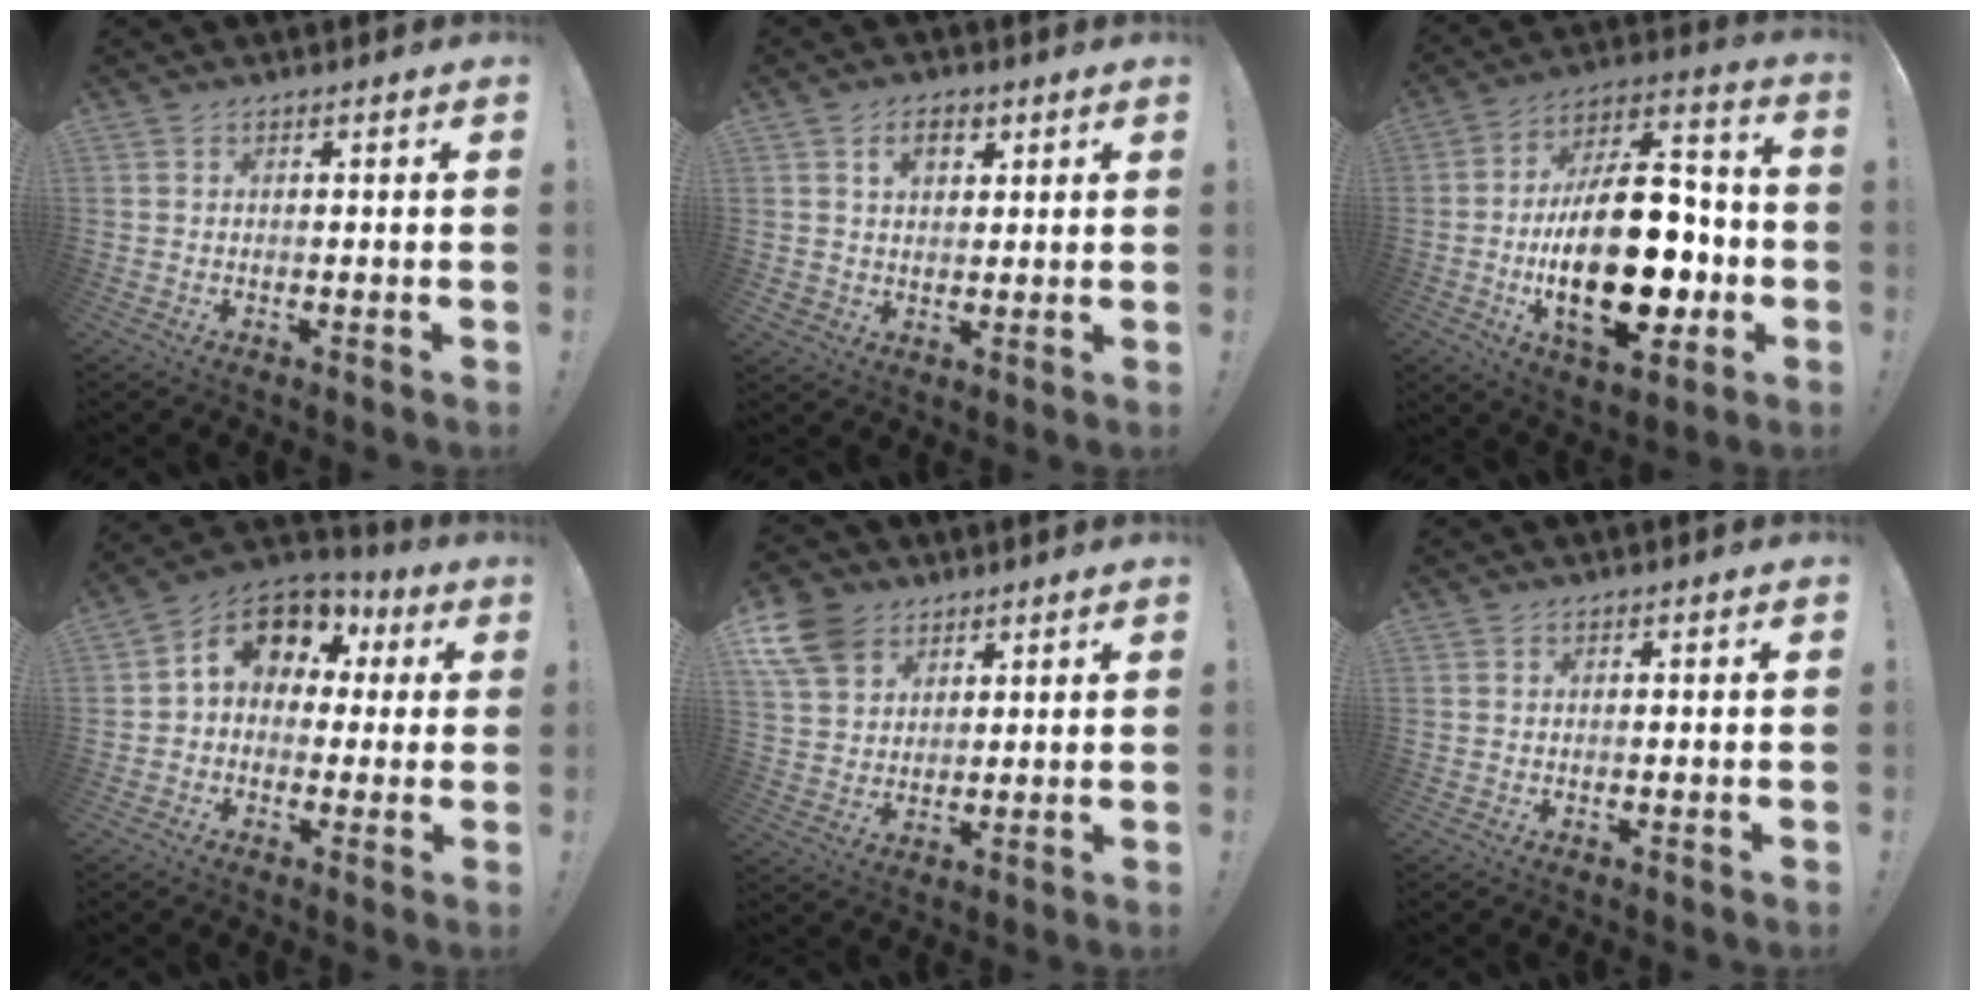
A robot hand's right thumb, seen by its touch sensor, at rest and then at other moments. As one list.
[{"total": 7.1, "force": [3.5, 5.3, 3.2], "torque": [-0.043, -0.009, 0.064]}, {"total": 29.7, "force": [-5.1, 14.9, 25.2], "torque": [-0.448, 0.027, -0.071]}, {"total": 11.6, "force": [3.8, 8.6, 6.7], "torque": [-0.101, -0.008, 0.074]}, {"total": 10.7, "force": [6.0, 7.8, 4.3], "torque": [-0.084, -0.031, 0.121]}, {"total": 0.0}]